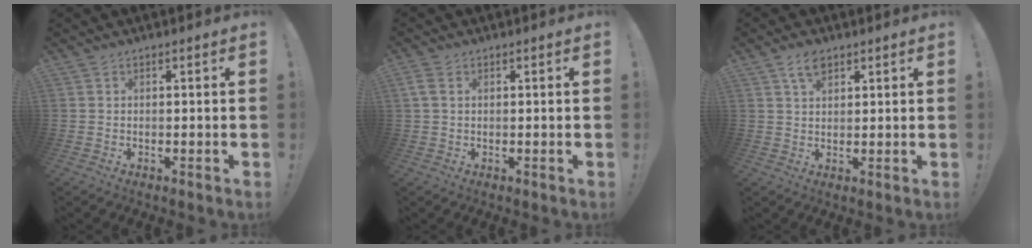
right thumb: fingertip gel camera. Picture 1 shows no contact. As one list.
[{"total": 2.6, "force": [0.9, 1.6, 1.8], "torque": [-0.041, 0.006, 0.019]}, {"total": 4.7, "force": [2.7, 2.5, 2.8], "torque": [-0.047, -0.005, 0.048]}]